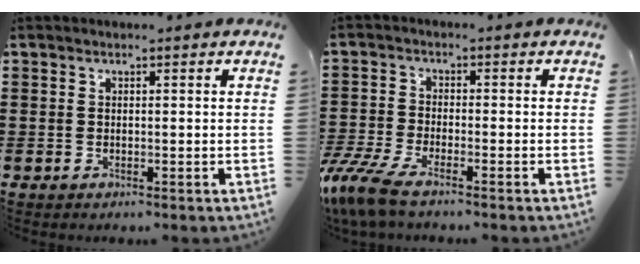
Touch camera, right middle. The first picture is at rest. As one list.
[{"total": 6.0, "force": [-4.8, 1.1, 3.5], "torque": [-0.105, -0.020, -0.104]}]